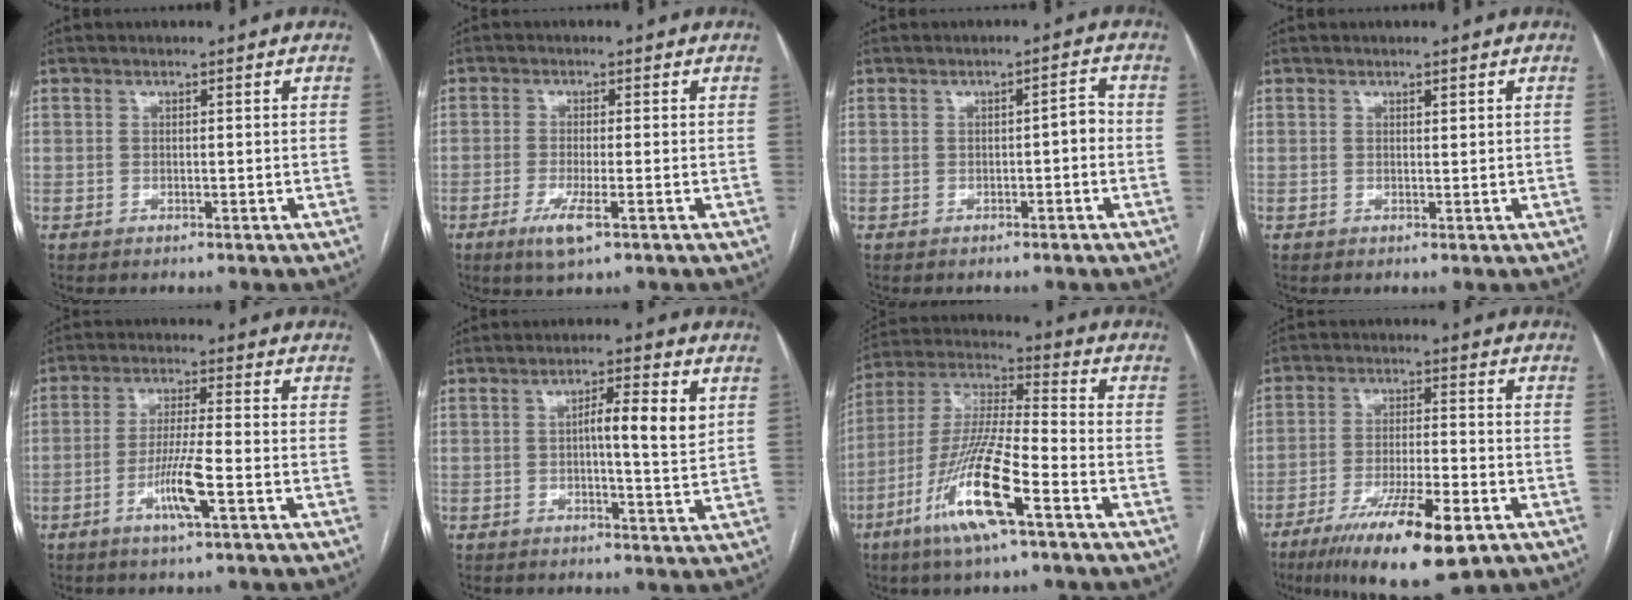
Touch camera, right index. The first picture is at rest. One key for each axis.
{"total": 4.3, "fx": -2.1, "fy": 0.4, "fz": 3.7, "tx": -0.073, "ty": -0.010, "tz": -0.039}
{"total": 2.3, "fx": -0.4, "fy": 0.7, "fz": 2.1, "tx": -0.027, "ty": 0.013, "tz": -0.006}
{"total": 0.7, "fx": 0.4, "fy": 0.2, "fz": 0.5, "tx": -0.009, "ty": -0.001, "tz": 0.006}
{"total": 6.8, "fx": -2.7, "fy": -0.2, "fz": 6.2, "tx": -0.120, "ty": -0.008, "tz": -0.051}
{"total": 6.4, "fx": 1.5, "fy": 0.4, "fz": 6.2, "tx": -0.099, "ty": 0.004, "tz": 0.019}
{"total": 15.5, "fx": -7.4, "fy": 1.4, "fz": 13.5, "tx": -0.278, "ty": -0.018, "tz": -0.141}
{"total": 14.5, "fx": -8.4, "fy": 2.2, "fz": 11.6, "tx": -0.195, "ty": -0.029, "tz": -0.137}